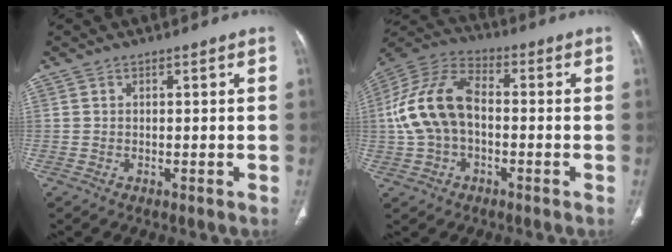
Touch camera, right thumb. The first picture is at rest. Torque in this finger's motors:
{"motor_torque": [0.78, 2.24, 0.96, -0.87, 0.37]}